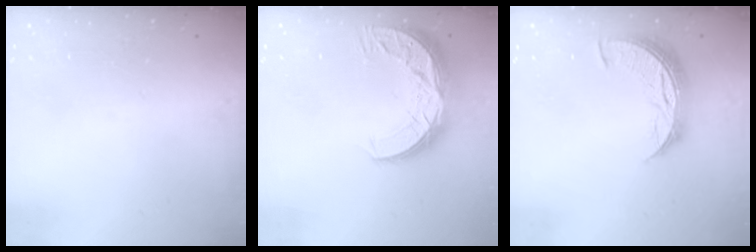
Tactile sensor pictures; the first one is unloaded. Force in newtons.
{"total": 13.5, "press": 13.5, "slide": 0.8}
{"total": 8.6, "press": 8.6, "slide": 0.8}